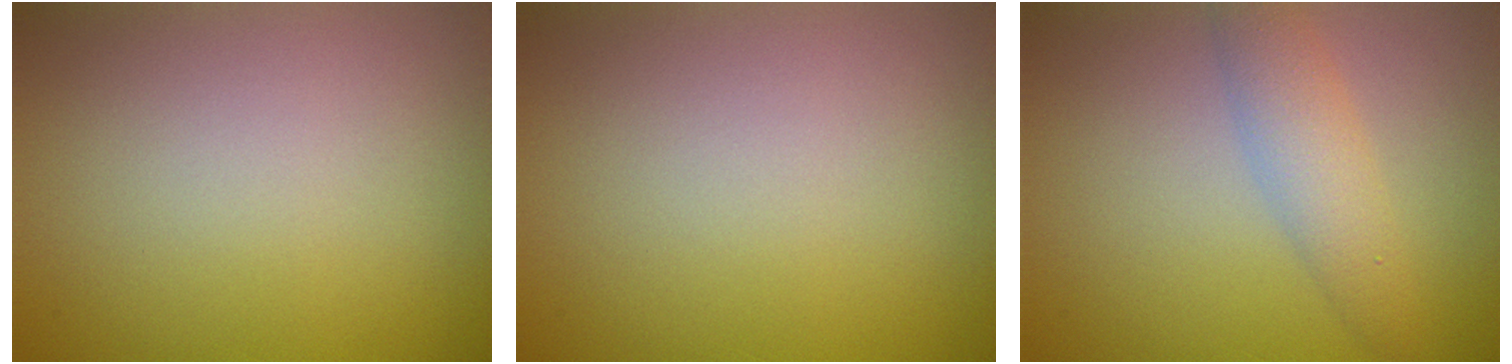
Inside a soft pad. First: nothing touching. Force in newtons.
{"total": 0.0}
{"total": 3.2, "press": 3.2, "slide": 0.0}